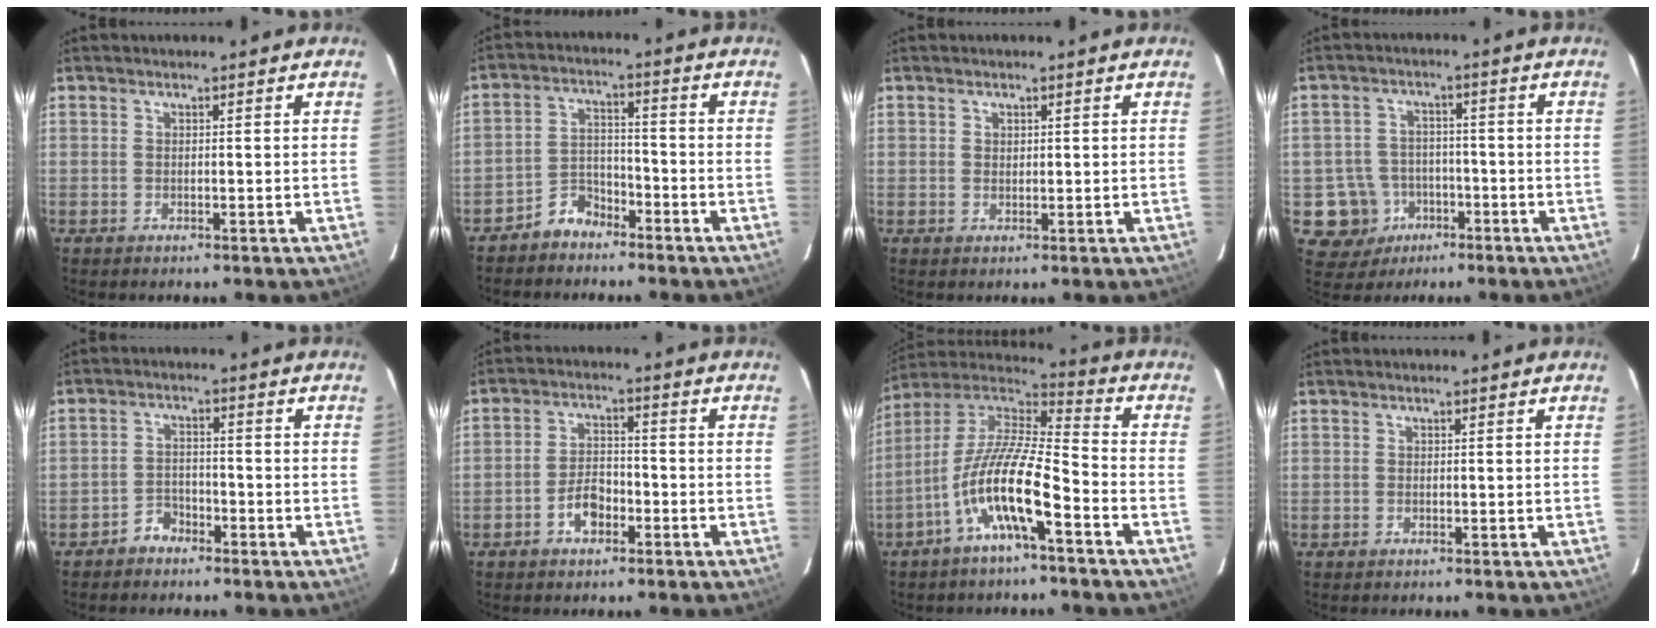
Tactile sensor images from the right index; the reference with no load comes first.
{"total": 5.5, "force": [-4.5, 3.1, 1.0], "torque": [-0.023, 0.022, -0.080]}
{"total": 1.0, "force": [0.4, 0.8, 0.2], "torque": [-0.001, 0.004, 0.007]}
{"total": 8.3, "force": [-3.4, 7.5, 0.7], "torque": [-0.035, 0.029, -0.041]}
{"total": 3.4, "force": [-2.8, 2.0, 0.4], "torque": [-0.010, 0.012, -0.049]}
{"total": 5.4, "force": [-2.9, 3.2, 3.2], "torque": [-0.065, 0.013, -0.047]}
{"total": 14.7, "force": [-6.8, 2.9, 12.7], "torque": [-0.241, -0.005, -0.136]}
{"total": 0.0}